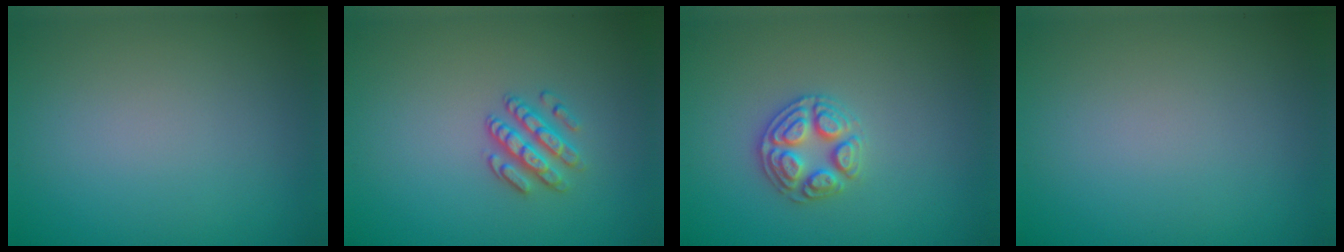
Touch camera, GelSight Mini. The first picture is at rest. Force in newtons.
{"total": 2.7, "press": 2.4, "slide": 1.2}
{"total": 2.9, "press": 2.9, "slide": 0.1}
{"total": 0.0}